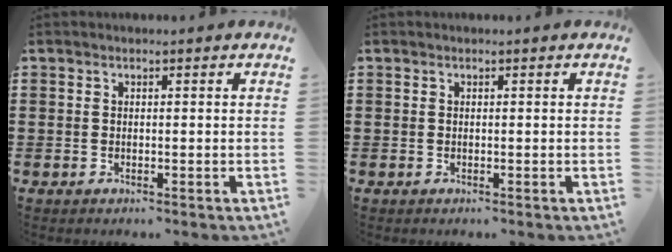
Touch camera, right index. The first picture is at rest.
{"total": 0.0}